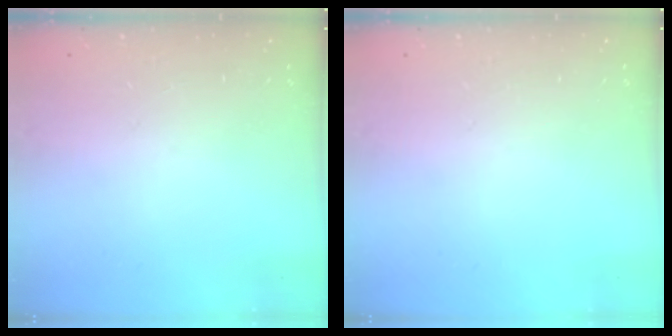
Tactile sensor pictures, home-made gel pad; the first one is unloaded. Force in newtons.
{"total": 0.0}